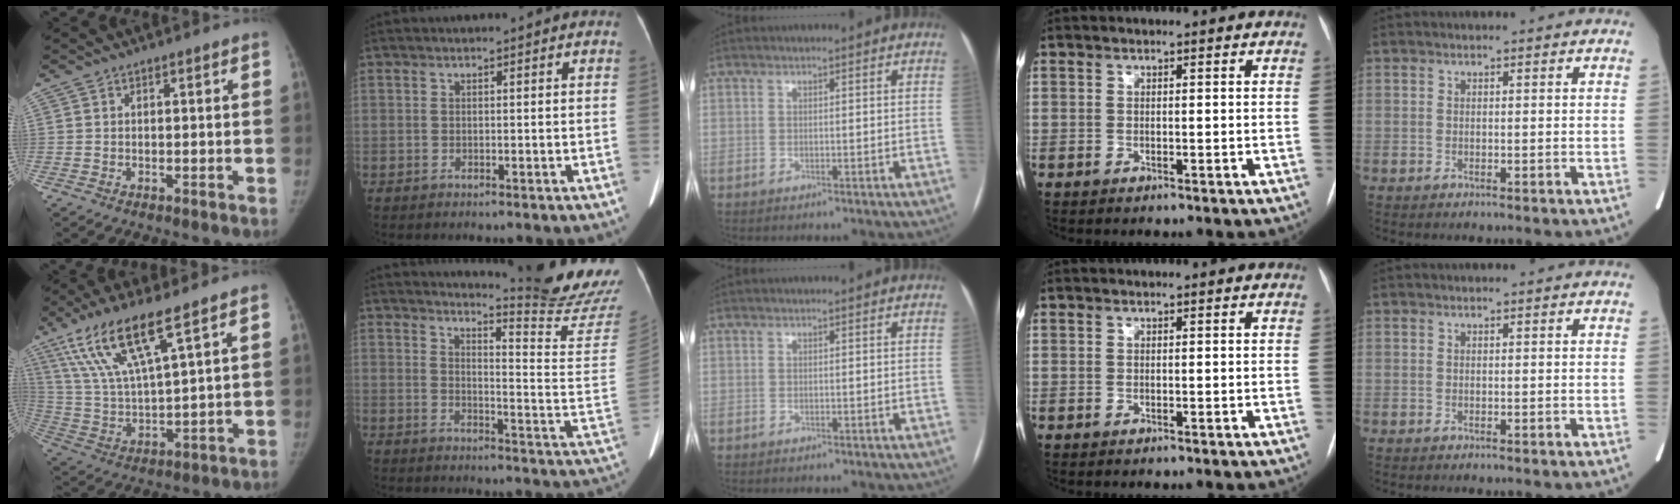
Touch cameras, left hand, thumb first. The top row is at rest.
{"thumb": {"total": 15.2, "force": [9.0, 2.9, 12.0], "torque": [-0.250, -0.030, 0.184]}, "index": {"total": 16.0, "force": [15.1, -3.5, 3.6], "torque": [-0.059, -0.142, 0.178]}}